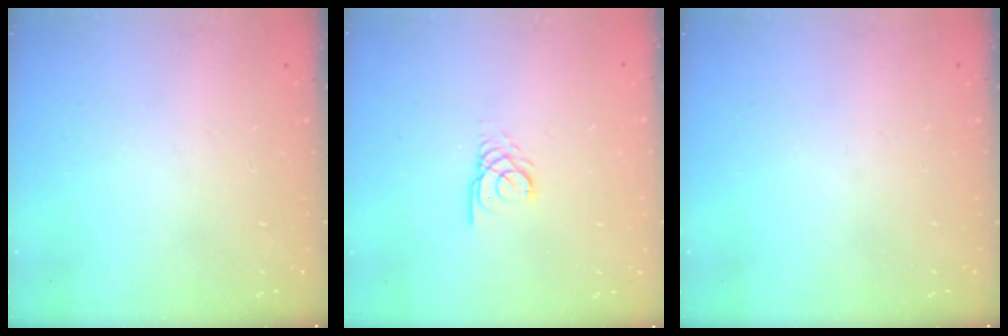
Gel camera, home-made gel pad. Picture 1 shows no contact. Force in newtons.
{"total": 2.4, "press": 2.4, "slide": 0.1}
{"total": 0.0}